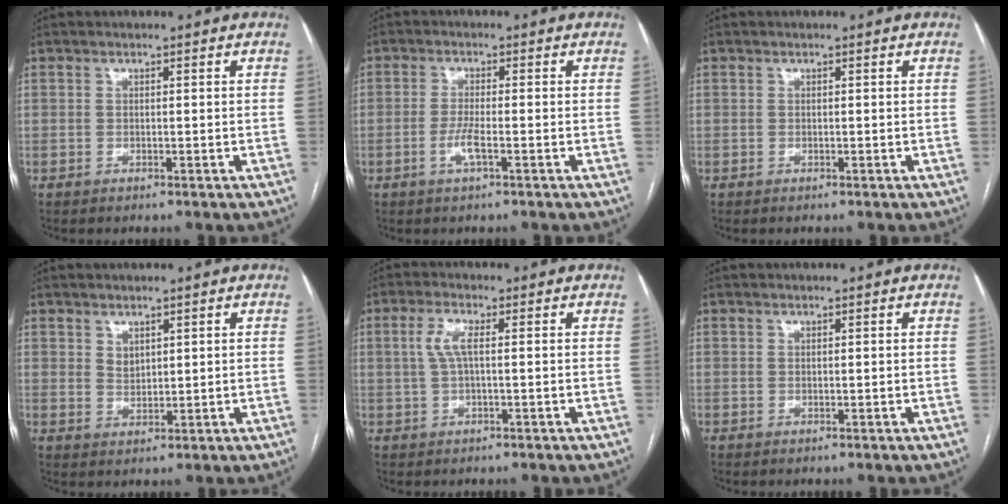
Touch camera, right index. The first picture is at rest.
{"total": 3.2, "force": [-1.2, 0.2, 2.9], "torque": [-0.062, -0.003, -0.025]}
{"total": 0.0}
{"total": 2.1, "force": [1.3, 1.3, 0.9], "torque": [-0.015, -0.004, 0.033]}
{"total": 3.4, "force": [0.5, 0.8, 3.3], "torque": [-0.074, 0.009, 0.013]}
{"total": 0.0}